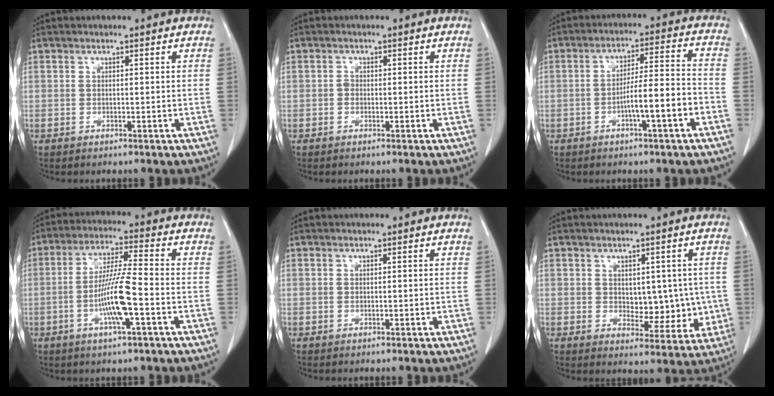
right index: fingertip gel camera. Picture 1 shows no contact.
{"total": 1.2, "force": [-0.2, 1.0, 0.6], "torque": [-0.008, 0.006, -0.004]}
{"total": 8.8, "force": [-3.4, 0.8, 8.1], "torque": [-0.137, 0.020, -0.052]}
{"total": 10.1, "force": [-2.9, 0.7, 9.6], "torque": [-0.188, -0.001, -0.056]}
{"total": 0.0}
{"total": 9.4, "force": [0.3, 6.0, 7.2], "torque": [-0.090, 0.013, 0.026]}